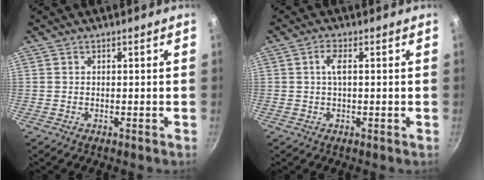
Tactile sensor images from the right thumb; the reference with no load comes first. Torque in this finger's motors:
{"motor_torque": [0.19, 0.09, 0.22, -0.12, 0.01]}